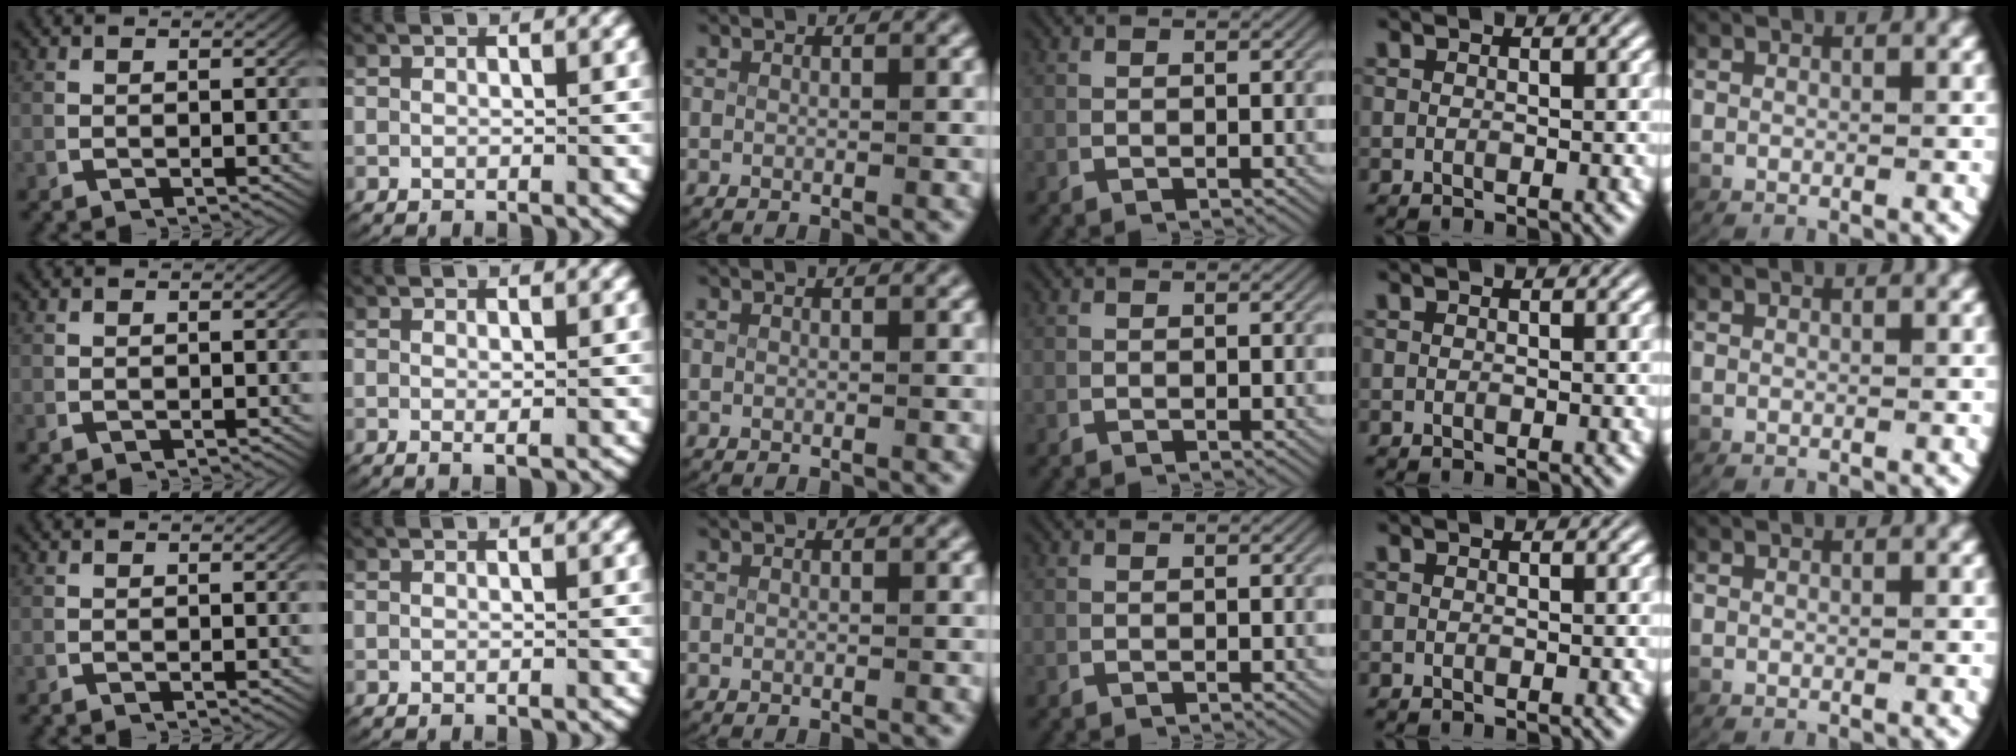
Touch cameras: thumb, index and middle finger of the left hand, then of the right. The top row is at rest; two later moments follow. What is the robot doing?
{"motion": "lift_and_place", "object": "paper towel"}